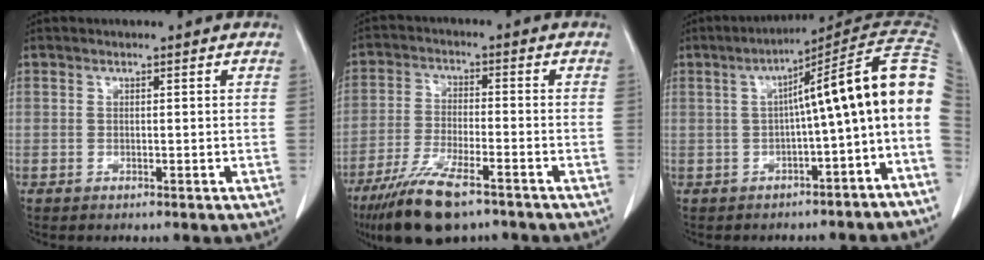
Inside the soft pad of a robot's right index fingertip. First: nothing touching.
{"total": 12.1, "force": [-8.5, 2.9, 8.1], "torque": [-0.153, -0.027, -0.149]}
{"total": 14.1, "force": [-1.1, 0.9, 14.1], "torque": [-0.182, 0.049, -0.021]}